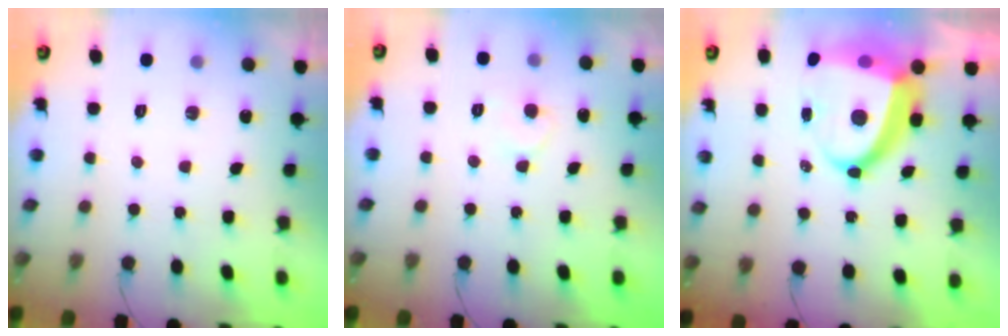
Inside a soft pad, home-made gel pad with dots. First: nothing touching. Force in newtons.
{"total": 4.7, "press": 4.7, "slide": 0.6}
{"total": 12.4, "press": 12.3, "slide": 1.6}